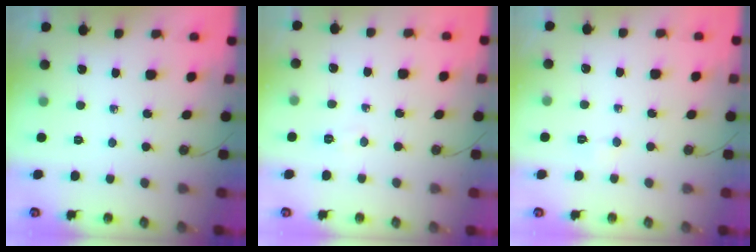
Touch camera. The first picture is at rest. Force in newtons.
{"total": 3.8, "press": 3.7, "slide": 0.6}
{"total": 2.6, "press": 2.5, "slide": 0.5}